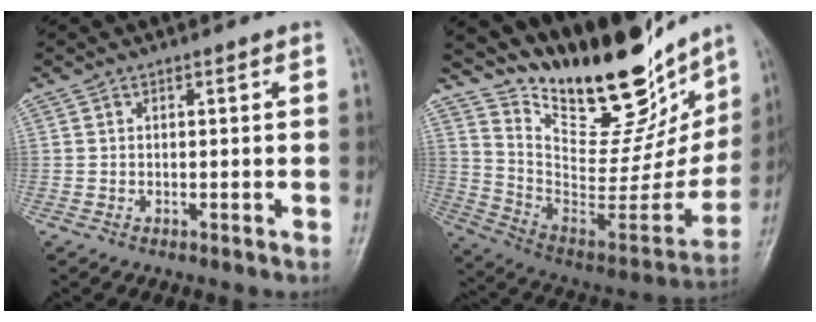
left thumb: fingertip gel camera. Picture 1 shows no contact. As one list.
[{"total": 28.6, "force": [21.2, 10.6, 16.1], "torque": [-0.212, -0.104, 0.341]}]